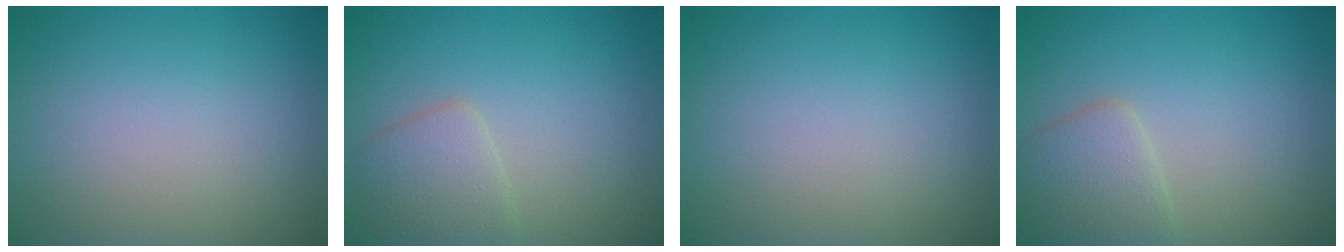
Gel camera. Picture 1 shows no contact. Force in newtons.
{"total": 2.6, "press": 2.6, "slide": 0.1}
{"total": 0.0}
{"total": 2.9, "press": 2.9, "slide": 0.1}